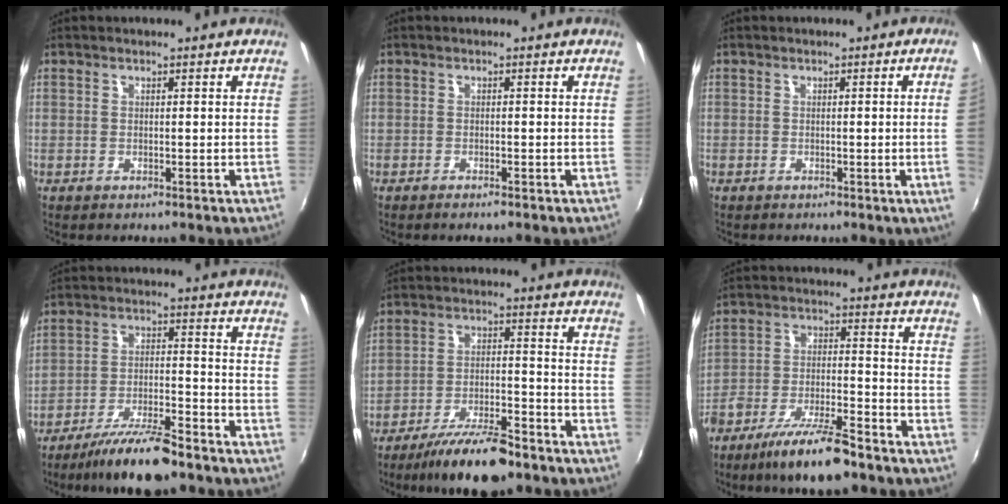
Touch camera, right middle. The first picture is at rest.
{"total": 1.3, "force": [-1.1, 0.2, 0.7], "torque": [-0.017, -0.002, -0.021]}
{"total": 3.1, "force": [0.0, -1.8, 2.5], "torque": [-0.037, -0.012, 0.006]}
{"total": 11.8, "force": [-9.7, 2.2, 6.3], "torque": [-0.131, -0.007, -0.167]}
{"total": 13.2, "force": [-10.5, 3.4, 7.2], "torque": [-0.146, -0.008, -0.174]}
{"total": 12.6, "force": [-9.9, 2.3, 7.4], "torque": [-0.151, -0.014, -0.173]}